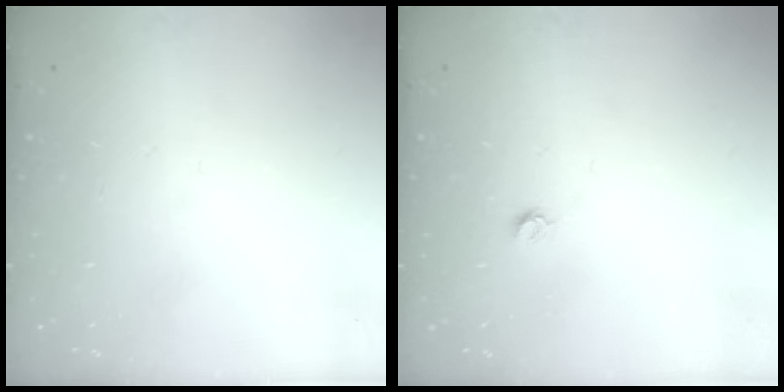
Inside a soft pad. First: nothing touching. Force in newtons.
{"total": 3.5, "press": 3.4, "slide": 0.4}